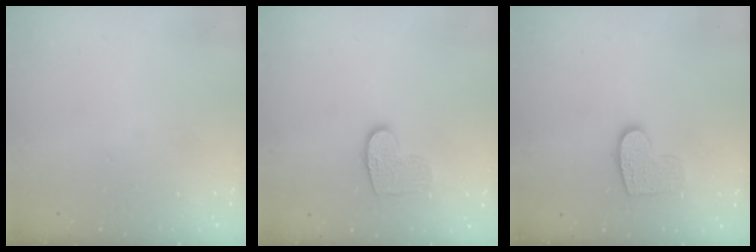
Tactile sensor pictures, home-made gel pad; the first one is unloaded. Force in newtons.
{"total": 9.3, "press": 9.3, "slide": 0.4}
{"total": 9.8, "press": 9.8, "slide": 0.3}